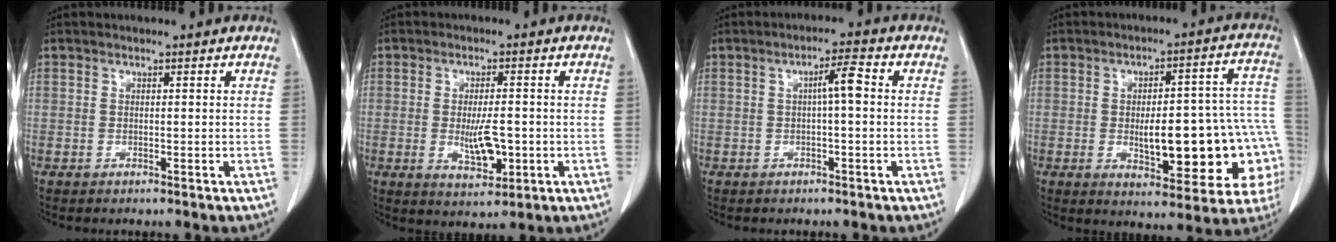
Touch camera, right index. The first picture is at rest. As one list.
[{"total": 6.1, "force": [-1.0, 2.0, 5.7], "torque": [-0.100, -0.010, -0.009]}, {"total": 3.6, "force": [0.3, 0.3, 3.6], "torque": [-0.058, 0.007, 0.003]}, {"total": 20.1, "force": [-3.8, 6.5, 18.6], "torque": [-0.161, 0.043, -0.024]}]